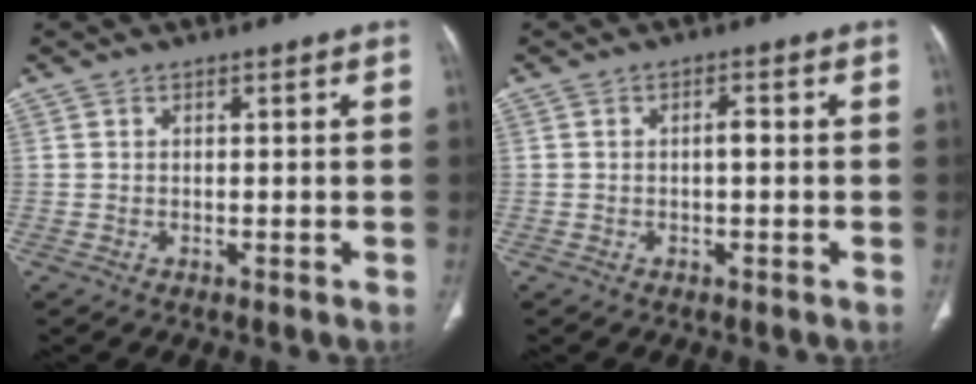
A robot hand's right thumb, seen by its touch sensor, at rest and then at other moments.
{"total": 1.6, "force": [-0.2, 0.6, 1.5], "torque": [-0.024, 0.003, -0.005]}